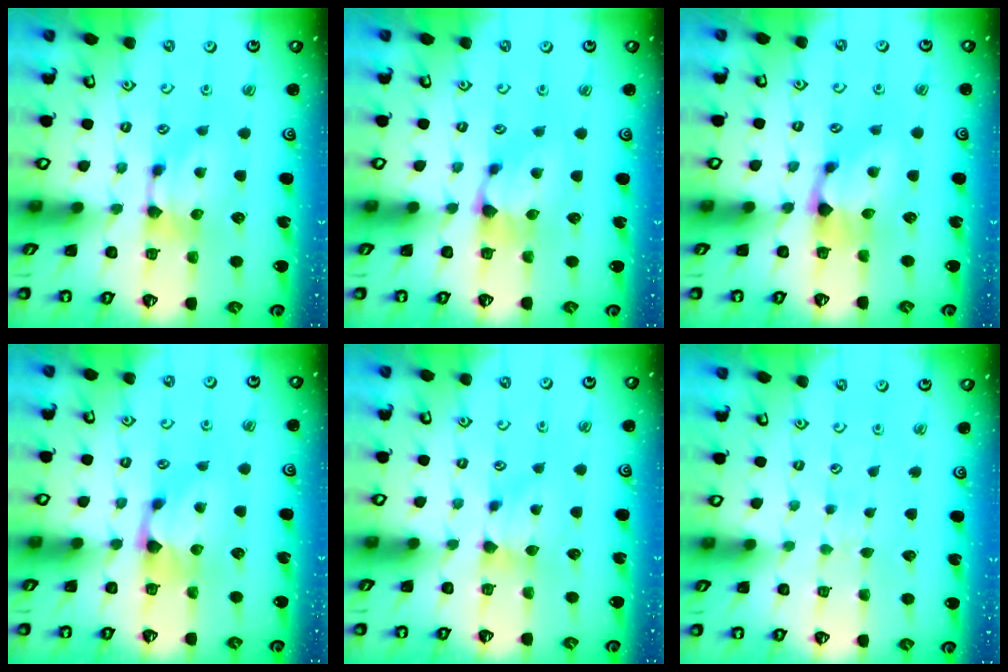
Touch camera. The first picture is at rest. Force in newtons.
{"total": 2.4, "press": 2.3, "slide": 0.6}
{"total": 1.0, "press": 0.2, "slide": 0.9}
{"total": 0.9, "press": 0.4, "slide": 0.7}
{"total": 1.6, "press": 1.4, "slide": 0.7}
{"total": 4.6, "press": 4.6, "slide": 0.4}